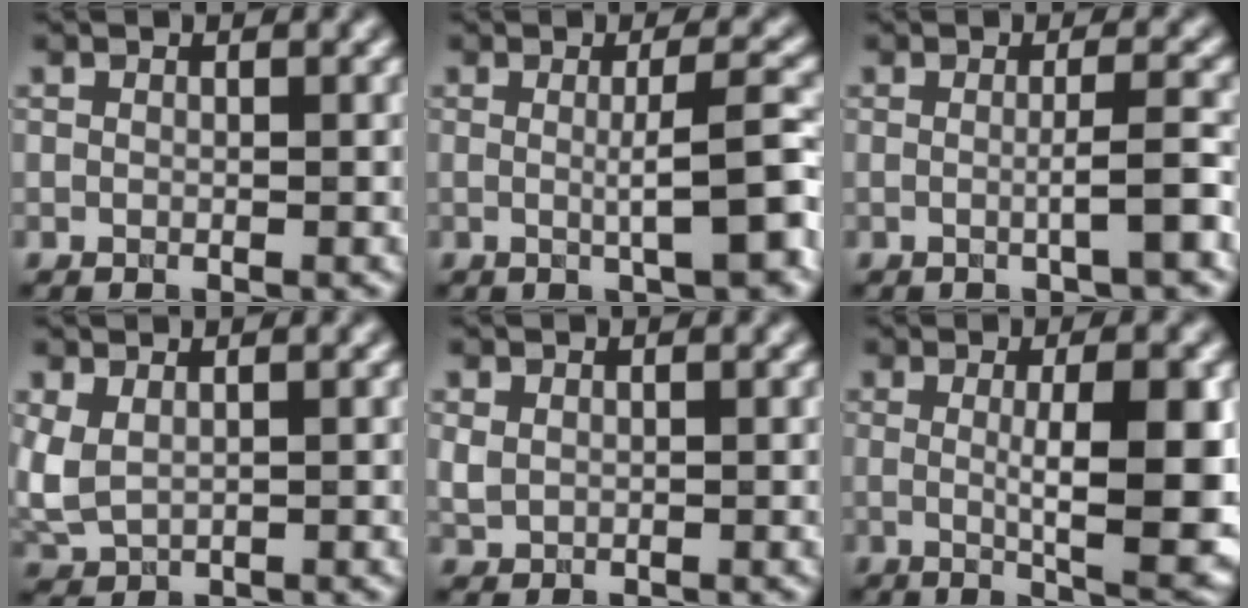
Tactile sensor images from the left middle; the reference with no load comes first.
{"total": 4.7, "force": [-0.2, 0.8, 4.6], "torque": [-0.065, 0.003, -0.005]}
{"total": 2.7, "force": [-0.4, 0.4, 2.7], "torque": [-0.039, -0.001, -0.016]}
{"total": 2.5, "force": [0.8, 1.5, 1.8], "torque": [-0.054, -0.001, 0.021]}
{"total": 1.1, "force": [0.3, 0.8, 0.6], "torque": [-0.017, -0.001, 0.010]}
{"total": 8.3, "force": [0.0, 1.7, 8.1], "torque": [-0.108, -0.007, 0.005]}